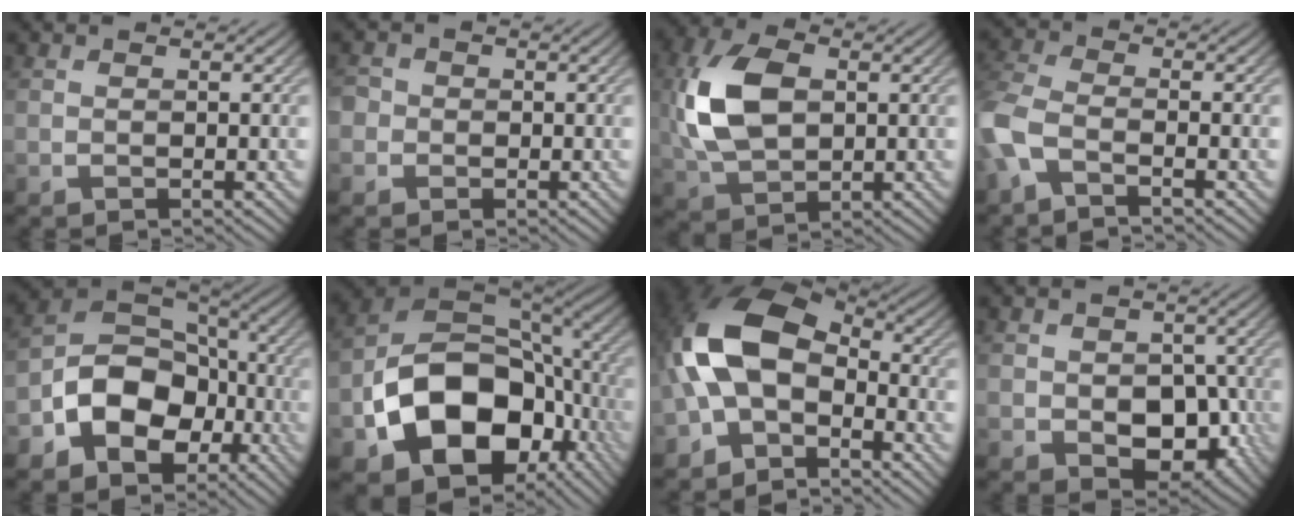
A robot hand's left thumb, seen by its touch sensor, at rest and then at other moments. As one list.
[{"total": 2.4, "force": [-0.3, 2.4, 0.4], "torque": [-0.005, 0.006, -0.026]}, {"total": 10.5, "force": [1.3, 6.5, 8.2], "torque": [-0.205, 0.009, 0.020]}, {"total": 6.0, "force": [-3.1, 2.4, 4.4], "torque": [-0.116, -0.008, -0.082]}, {"total": 11.1, "force": [-4.0, 8.0, 6.6], "torque": [-0.127, -0.006, -0.089]}, {"total": 17.7, "force": [-5.2, 12.4, 11.6], "torque": [-0.222, -0.035, -0.085]}, {"total": 12.1, "force": [-2.5, 7.4, 9.3], "torque": [-0.202, 0.012, -0.067]}, {"total": 7.3, "force": [-1.7, 5.2, 4.8], "torque": [-0.076, -0.021, -0.022]}]